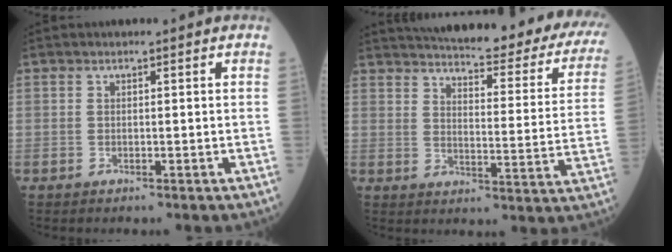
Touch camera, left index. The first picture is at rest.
{"total": 31.4, "force": [27.2, 5.7, 14.7], "torque": [-0.214, -0.076, 0.312]}